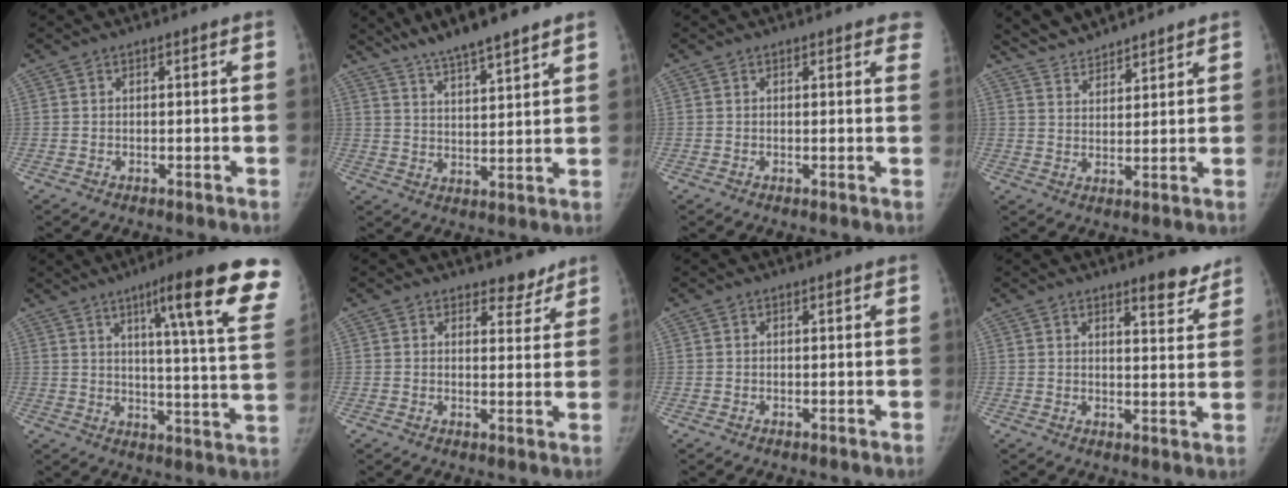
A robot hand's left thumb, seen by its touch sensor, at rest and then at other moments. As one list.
[{"total": 11.5, "force": [9.2, 1.5, 6.7], "torque": [-0.101, -0.037, 0.157]}, {"total": 3.5, "force": [2.9, 1.3, 1.4], "torque": [0.011, -0.008, 0.018]}, {"total": 7.0, "force": [6.6, 1.6, 1.6], "torque": [-0.018, -0.015, 0.125]}, {"total": 21.8, "force": [12.6, 2.4, 17.7], "torque": [-0.219, -0.046, 0.163]}, {"total": 3.7, "force": [3.1, 1.9, 0.6], "torque": [0.020, -0.023, 0.041]}, {"total": 0.0}, {"total": 5.6, "force": [4.5, 1.8, 3.0], "torque": [-0.012, -0.031, 0.058]}]